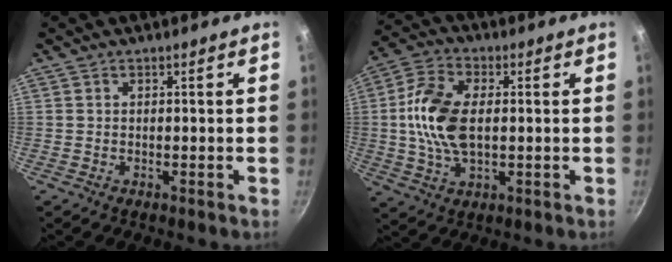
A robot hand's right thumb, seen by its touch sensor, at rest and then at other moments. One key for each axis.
{"total": 12.7, "fx": 0.6, "fy": 7.2, "fz": 10.4, "tx": -0.200, "ty": 0.014, "tz": 0.004}